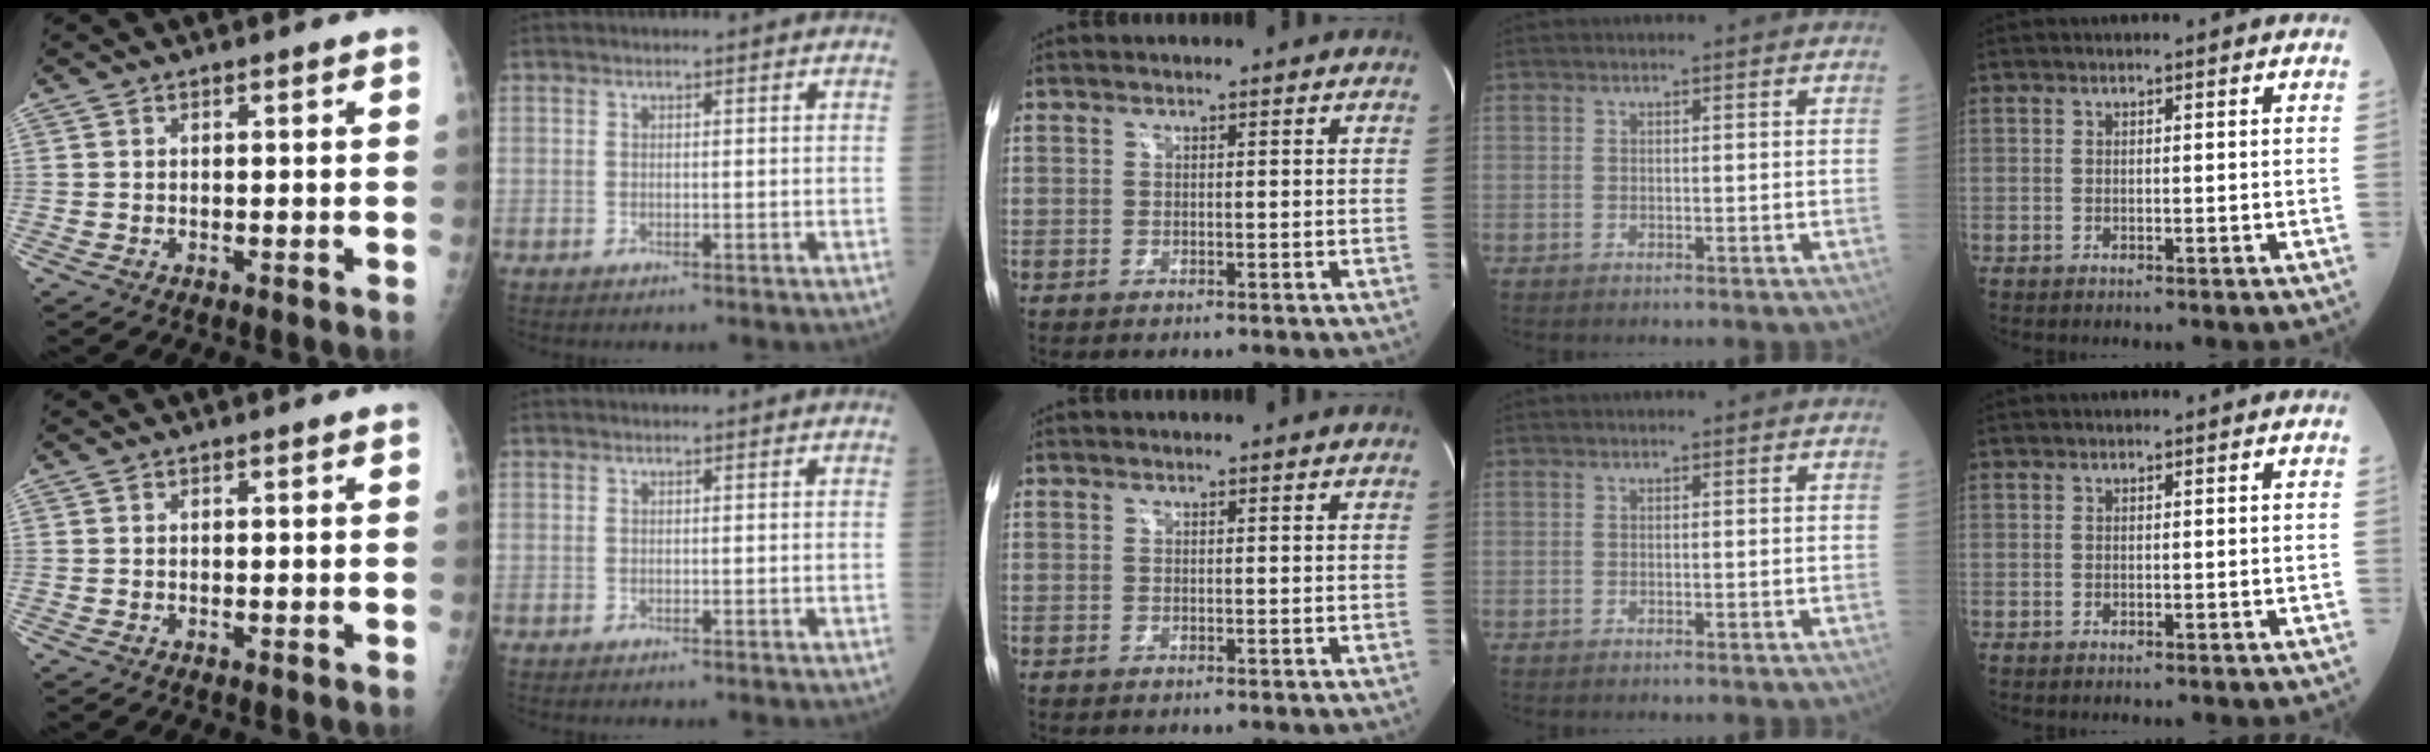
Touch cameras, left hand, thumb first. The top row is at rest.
{}